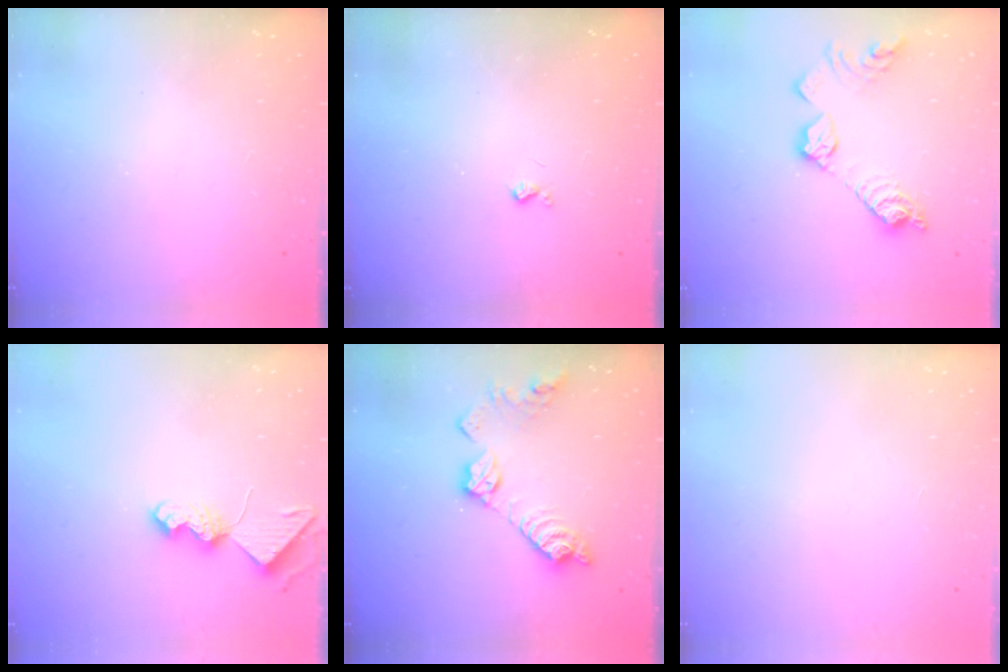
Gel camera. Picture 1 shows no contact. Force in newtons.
{"total": 2.6, "press": 2.6, "slide": 0.5}
{"total": 13.6, "press": 13.6, "slide": 0.6}
{"total": 7.9, "press": 7.9, "slide": 0.5}
{"total": 13.1, "press": 13.1, "slide": 0.8}
{"total": 0.0}